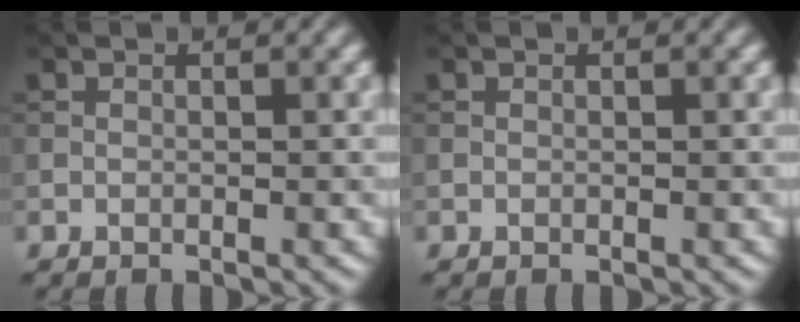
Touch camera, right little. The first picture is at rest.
{"total": 0.0}